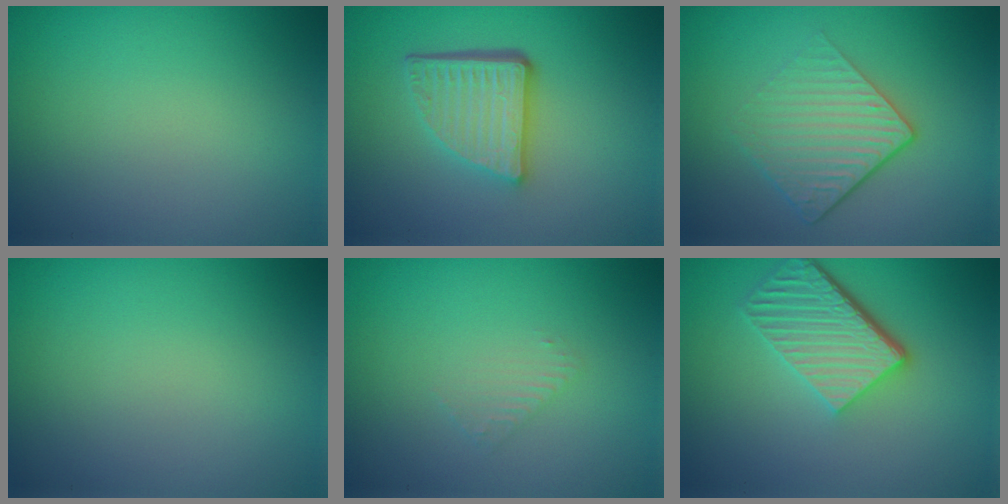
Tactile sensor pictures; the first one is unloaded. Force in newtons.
{"total": 5.3, "press": 3.7, "slide": 3.9}
{"total": 4.4, "press": 2.9, "slide": 3.3}
{"total": 0.0}
{"total": 0.9, "press": 0.9, "slide": 0.2}
{"total": 5.6, "press": 3.9, "slide": 4.0}